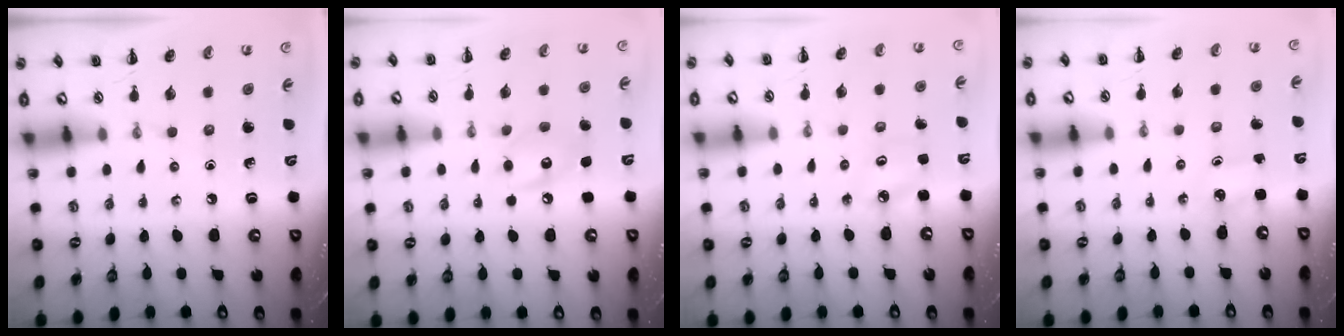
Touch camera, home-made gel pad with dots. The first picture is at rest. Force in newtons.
{"total": 8.2, "press": 8.1, "slide": 1.1}
{"total": 2.6, "press": 2.5, "slide": 0.6}
{"total": 1.9, "press": 1.8, "slide": 0.3}